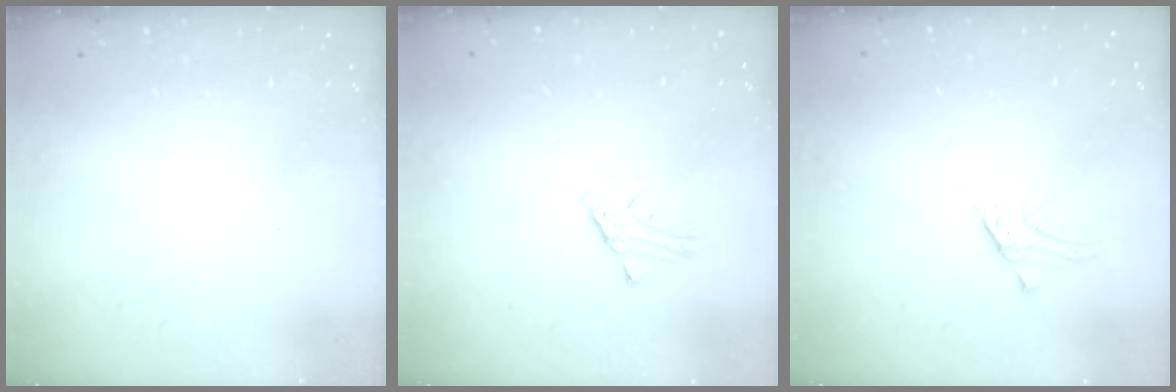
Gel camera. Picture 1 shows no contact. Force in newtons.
{"total": 2.2, "press": 2.2, "slide": 0.0}
{"total": 1.6, "press": 1.6, "slide": 0.2}